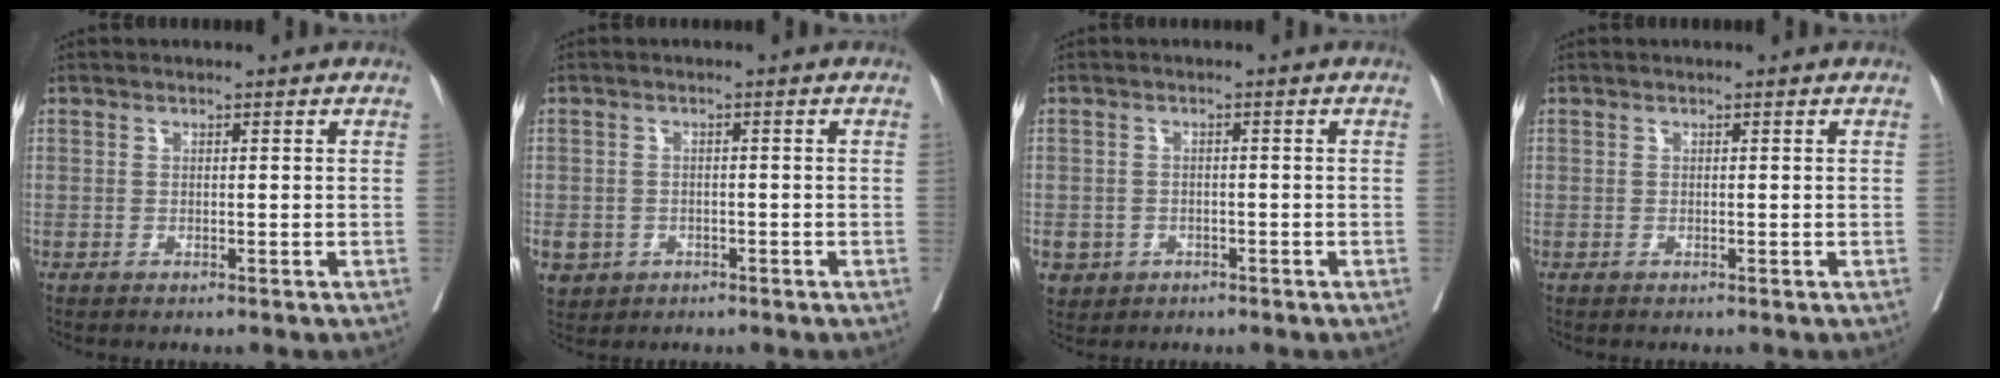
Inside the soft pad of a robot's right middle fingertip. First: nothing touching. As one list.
[{"total": 8.3, "force": [-3.7, 6.9, 2.7], "torque": [-0.079, 0.002, -0.051]}, {"total": 5.9, "force": [-3.0, 4.8, 1.5], "torque": [-0.039, 0.002, -0.043]}, {"total": 0.0}]